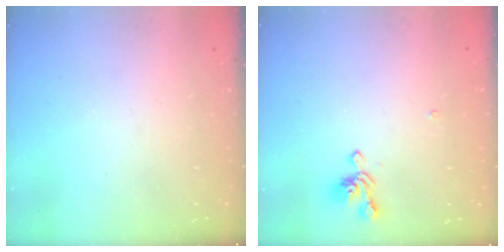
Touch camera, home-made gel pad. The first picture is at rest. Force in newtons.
{"total": 2.3, "press": 2.3, "slide": 0.1}